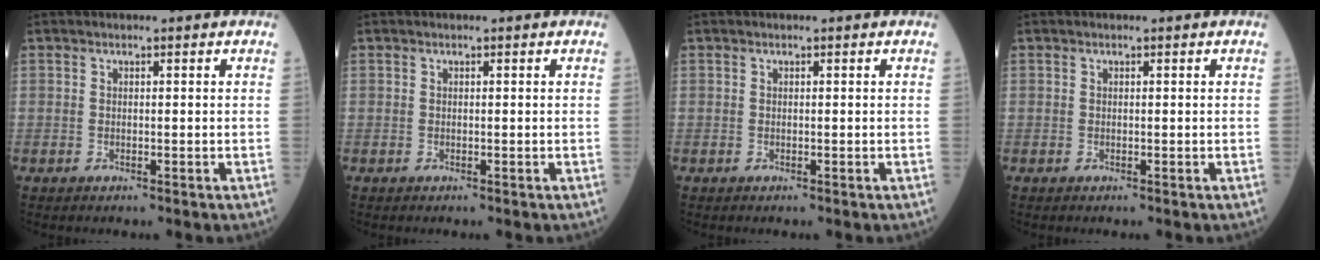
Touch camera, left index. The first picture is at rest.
{"total": 0.0}
{"total": 0.0}
{"total": 0.0}